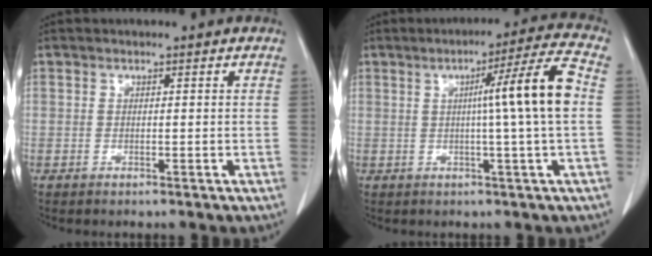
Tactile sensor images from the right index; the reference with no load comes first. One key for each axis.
{"total": 10.2, "fx": 0.8, "fy": -1.9, "fz": 10.0, "tx": -0.146, "ty": 0.007, "tz": 0.012}